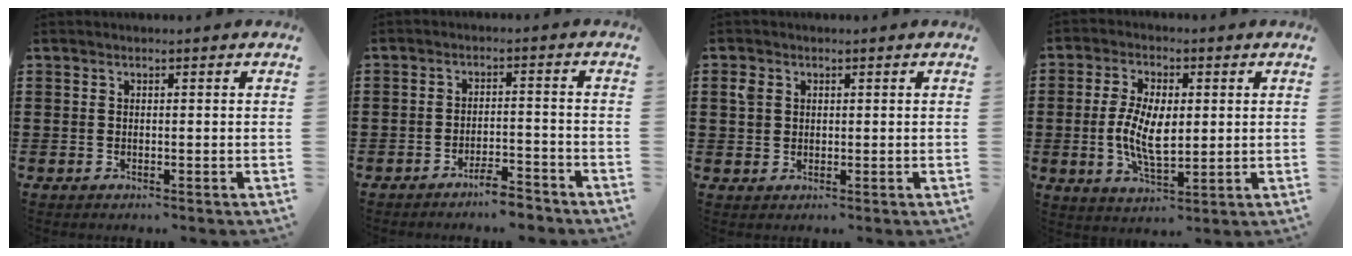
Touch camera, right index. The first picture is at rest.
{"total": 3.8, "force": [-3.6, 0.3, 1.3], "torque": [-0.023, 0.004, -0.069]}
{"total": 2.3, "force": [1.0, 1.8, 1.1], "torque": [-0.027, 0.009, 0.017]}
{"total": 7.7, "force": [-0.2, 3.6, 6.7], "torque": [-0.144, 0.004, -0.008]}